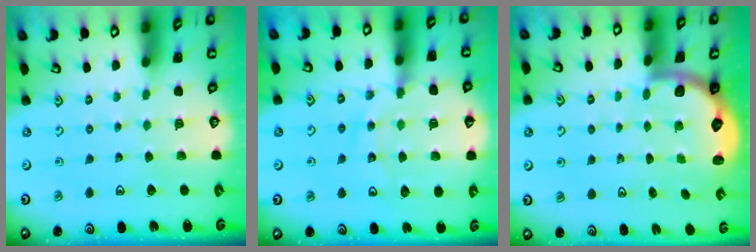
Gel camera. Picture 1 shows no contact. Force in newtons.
{"total": 12.6, "press": 12.2, "slide": 3.1}
{"total": 2.6, "press": 2.3, "slide": 1.2}